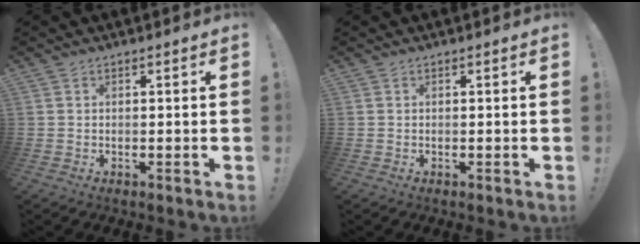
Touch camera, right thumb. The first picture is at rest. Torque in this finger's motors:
{"motor_torque": [-0.02, 0.02, 0.07, 0.00, 0.00]}